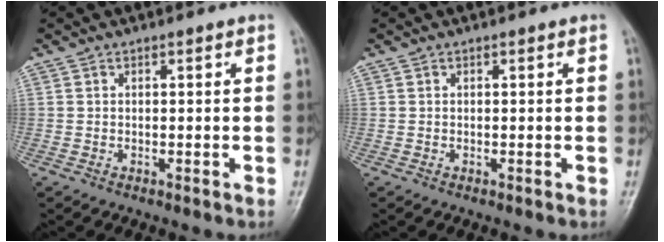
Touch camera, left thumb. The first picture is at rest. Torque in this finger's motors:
{"motor_torque": [0.00, 0.00, 0.00, -0.01, 0.00]}